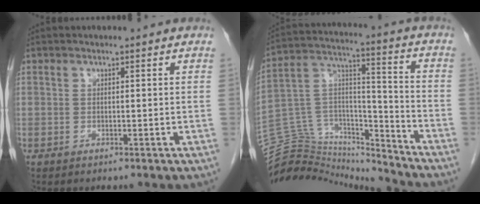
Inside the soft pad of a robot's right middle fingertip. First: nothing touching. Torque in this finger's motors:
{"motor_torque": [-0.51, -0.50, -0.39, -0.16]}